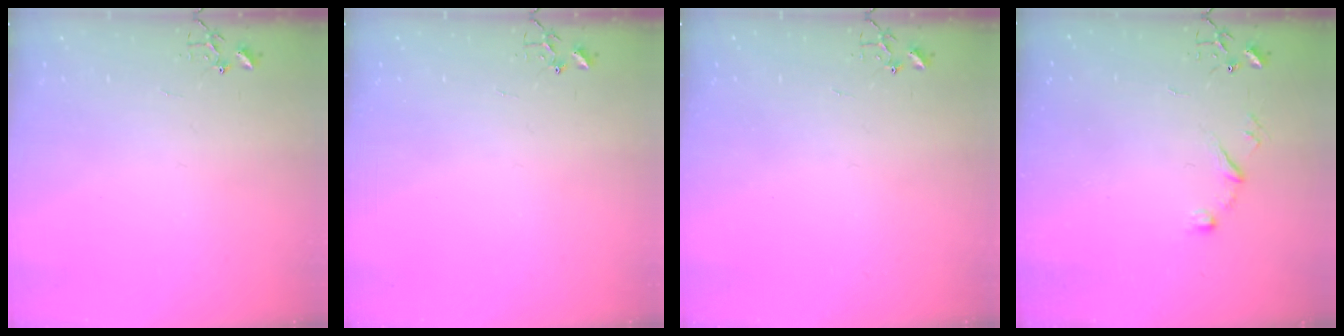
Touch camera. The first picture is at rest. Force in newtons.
{"total": 0.0}
{"total": 0.0}
{"total": 6.6, "press": 6.6, "slide": 0.5}